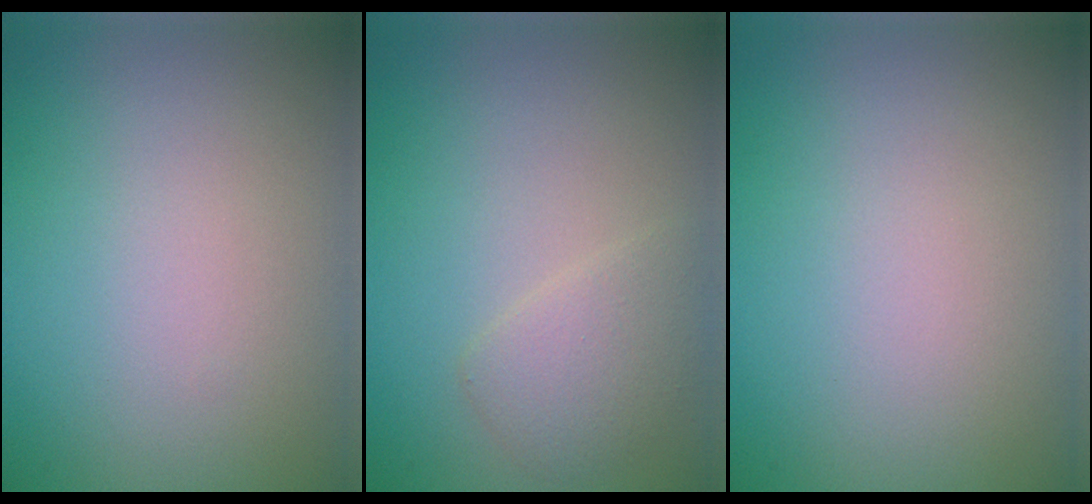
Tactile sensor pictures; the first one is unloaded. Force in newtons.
{"total": 2.1, "press": 2.1, "slide": 0.1}
{"total": 0.0}